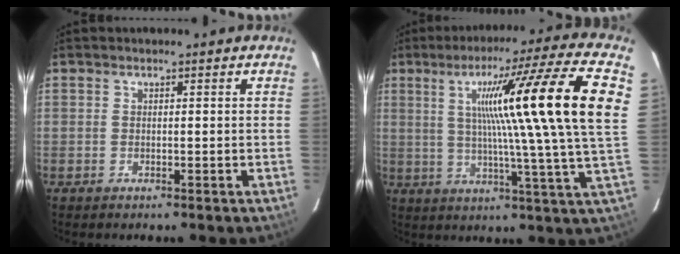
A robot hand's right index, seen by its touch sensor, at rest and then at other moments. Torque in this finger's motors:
{"motor_torque": [2.03, 0.11, 1.05, 0.21]}